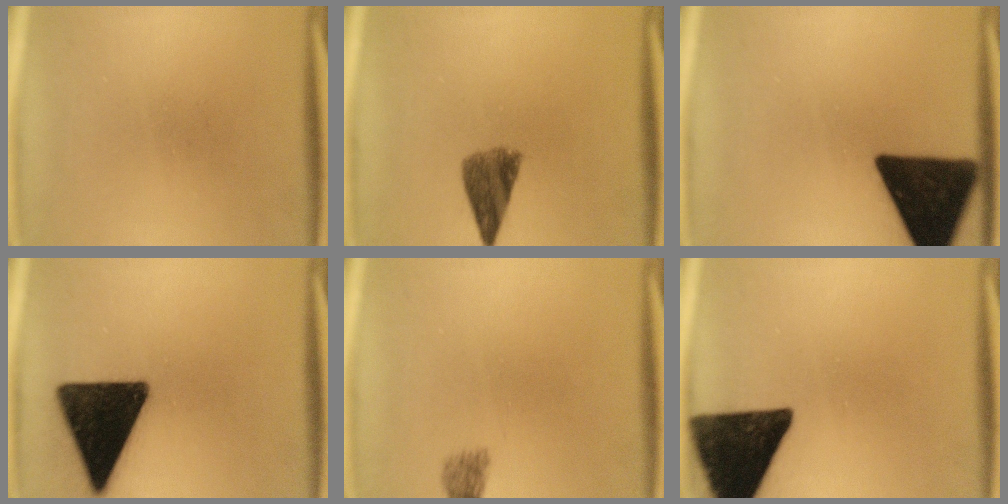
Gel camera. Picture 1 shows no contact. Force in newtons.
{"total": 5.9}
{"total": 18.3}
{"total": 17.5}
{"total": 2.1}
{"total": 16.4}